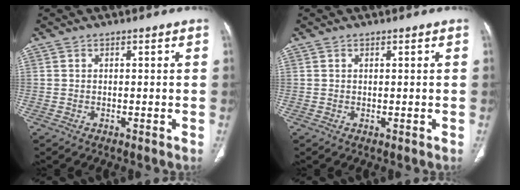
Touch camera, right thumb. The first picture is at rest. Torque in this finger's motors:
{"motor_torque": [1.00, 0.20, 0.05, -0.33, -0.02]}